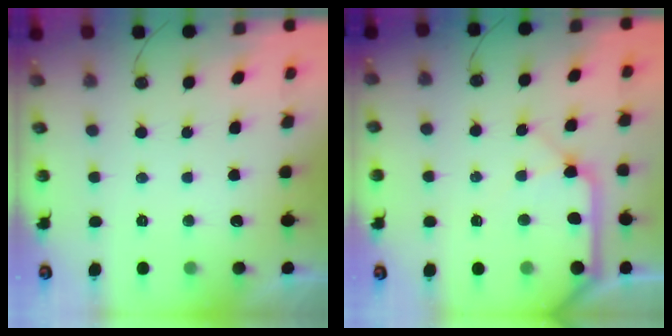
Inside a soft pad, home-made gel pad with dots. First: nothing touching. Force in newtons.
{"total": 10.5, "press": 10.4, "slide": 1.6}